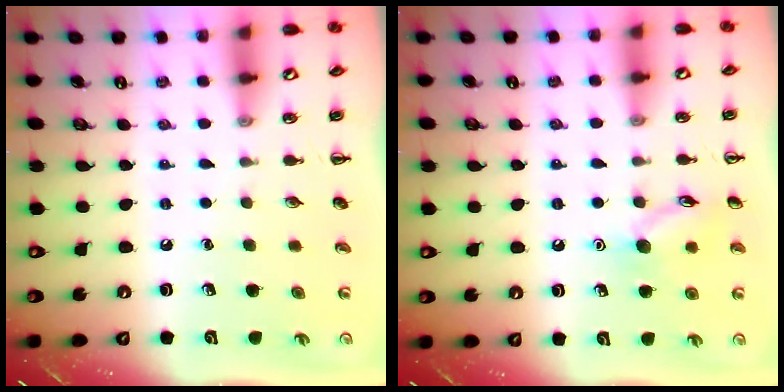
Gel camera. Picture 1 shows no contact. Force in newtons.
{"total": 9.6, "press": 9.6, "slide": 0.6}